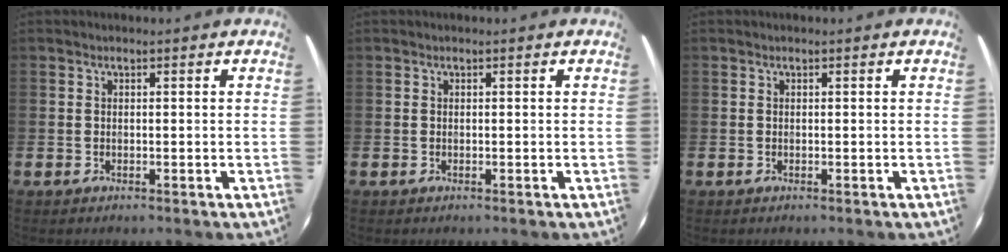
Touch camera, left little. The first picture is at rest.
{"total": 0.0}
{"total": 0.0}